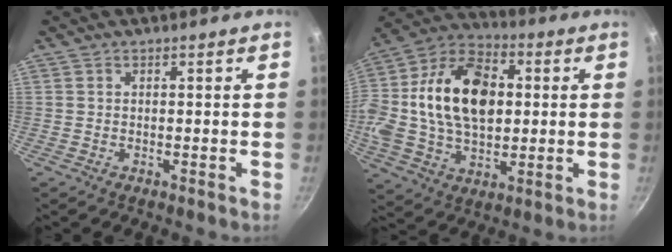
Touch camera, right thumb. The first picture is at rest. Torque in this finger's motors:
{"motor_torque": [2.01, 3.00, 1.84, 0.37, 0.63]}